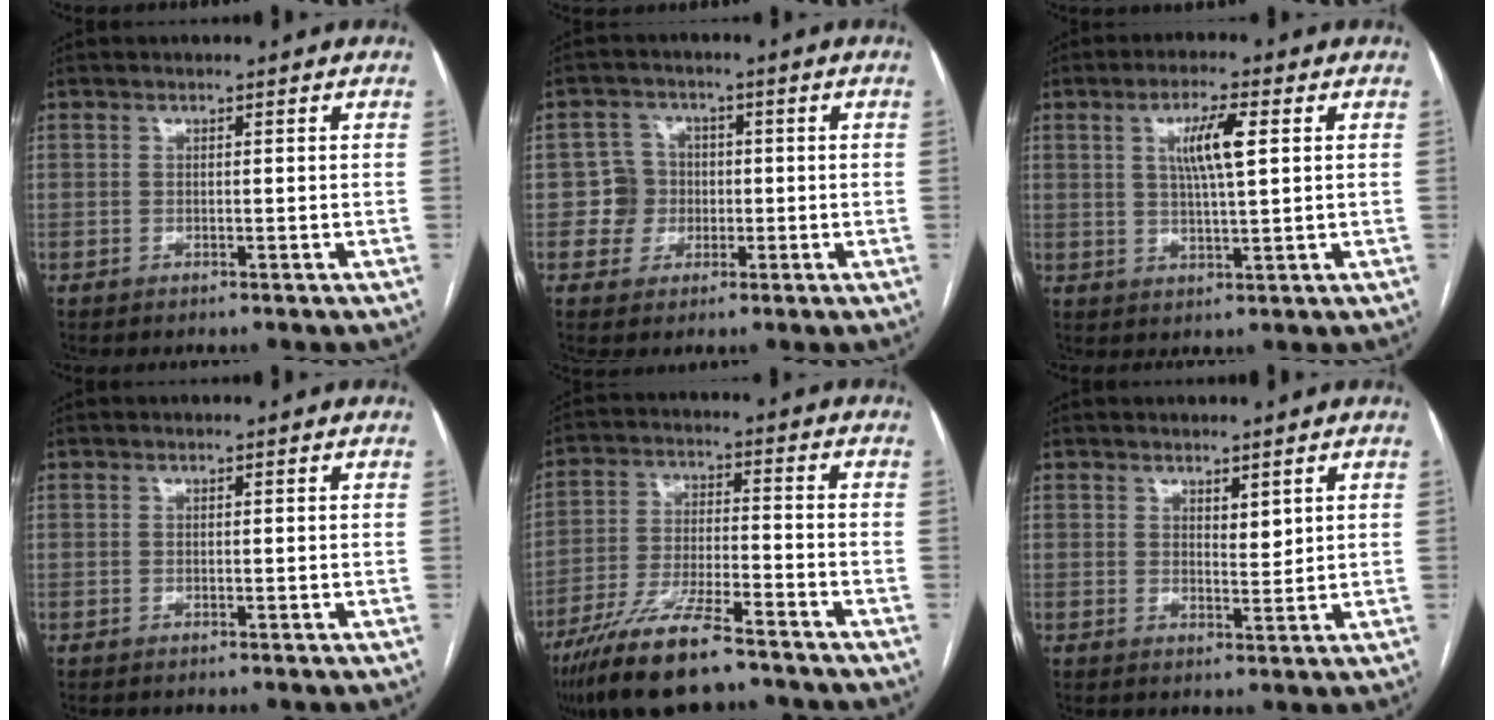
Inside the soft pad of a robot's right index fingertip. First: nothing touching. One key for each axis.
{"total": 4.7, "fx": -0.5, "fy": 4.7, "fz": 0.4, "tx": 0.000, "ty": 0.020, "tz": -0.006}
{"total": 6.4, "fx": 1.9, "fy": 0.8, "fz": 6.1, "tx": -0.113, "ty": 0.005, "tz": 0.034}
{"total": 0.0}
{"total": 13.4, "fx": -10.2, "fy": 2.4, "fz": 8.4, "tx": -0.164, "ty": -0.025, "tz": -0.180}
{"total": 2.2, "fx": 1.4, "fy": 0.8, "fz": 1.5, "tx": -0.024, "ty": -0.008, "tz": 0.028}